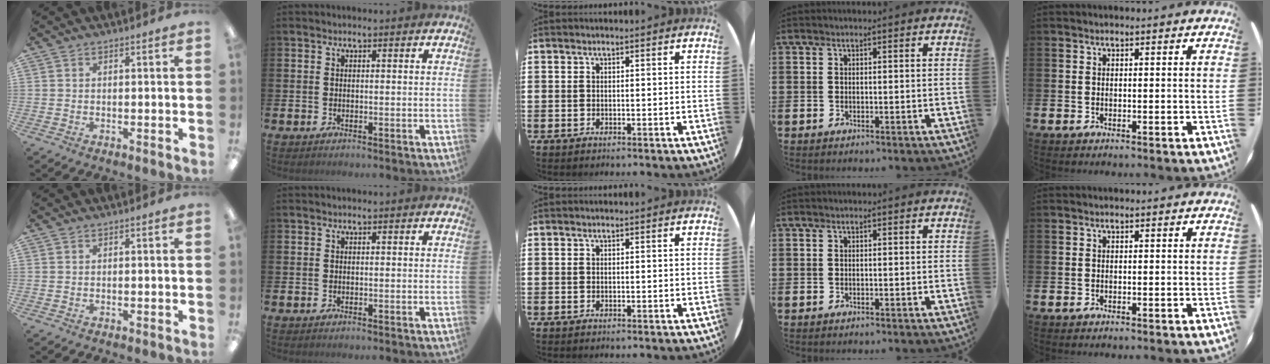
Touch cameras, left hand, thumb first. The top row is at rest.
{}